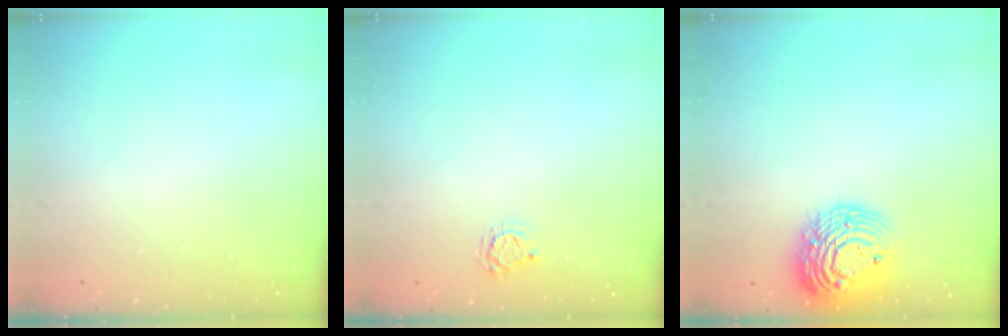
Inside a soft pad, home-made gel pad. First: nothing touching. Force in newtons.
{"total": 3.4, "press": 3.4, "slide": 0.4}
{"total": 17.3, "press": 17.2, "slide": 1.7}